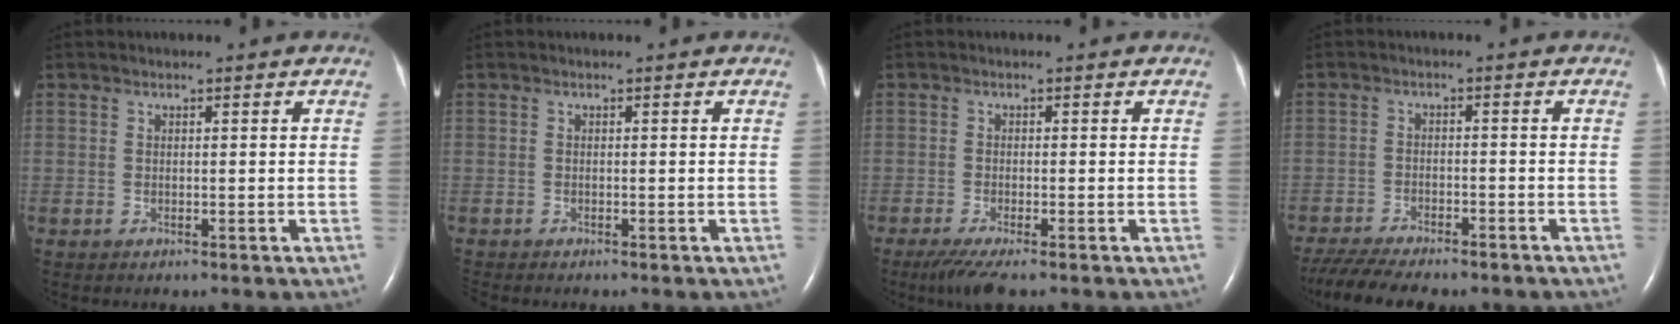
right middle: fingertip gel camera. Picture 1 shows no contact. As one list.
[{"total": 0.6, "force": [-0.6, 0.0, 0.1], "torque": [-0.001, -0.002, -0.008]}, {"total": 4.0, "force": [-2.8, 0.3, 2.9], "torque": [-0.057, -0.014, -0.050]}, {"total": 12.2, "force": [-10.3, 2.8, 5.9], "torque": [-0.104, -0.008, -0.152]}]